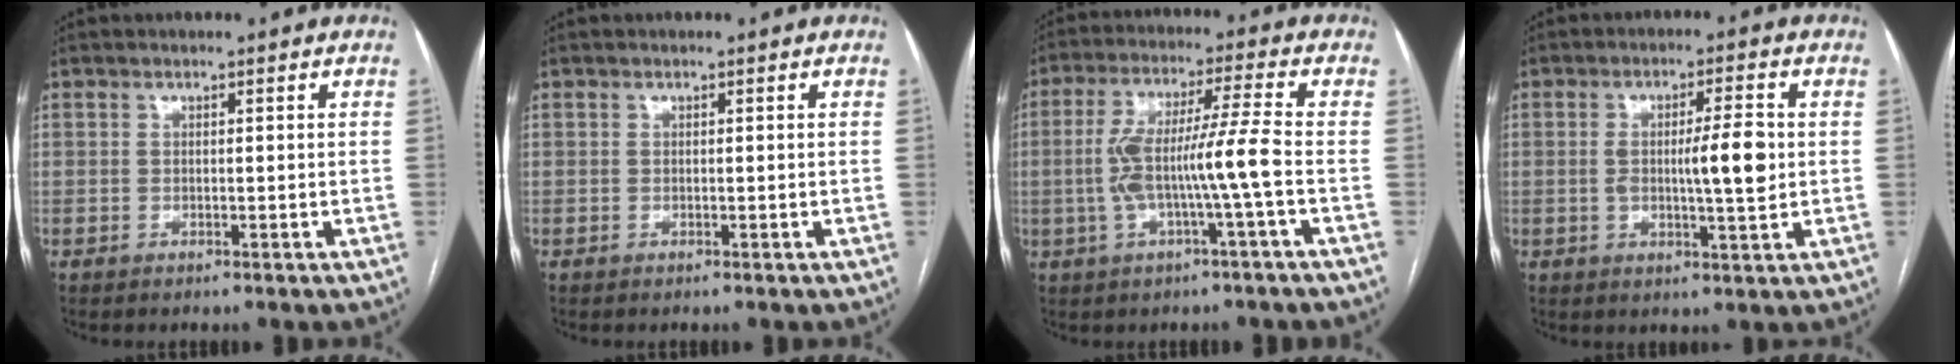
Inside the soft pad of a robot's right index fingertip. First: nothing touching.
{"total": 0.0}
{"total": 9.5, "force": [-1.7, -0.5, 9.4], "torque": [-0.188, 0.019, -0.031]}
{"total": 6.9, "force": [0.2, 1.0, 6.8], "torque": [-0.109, 0.002, 0.004]}